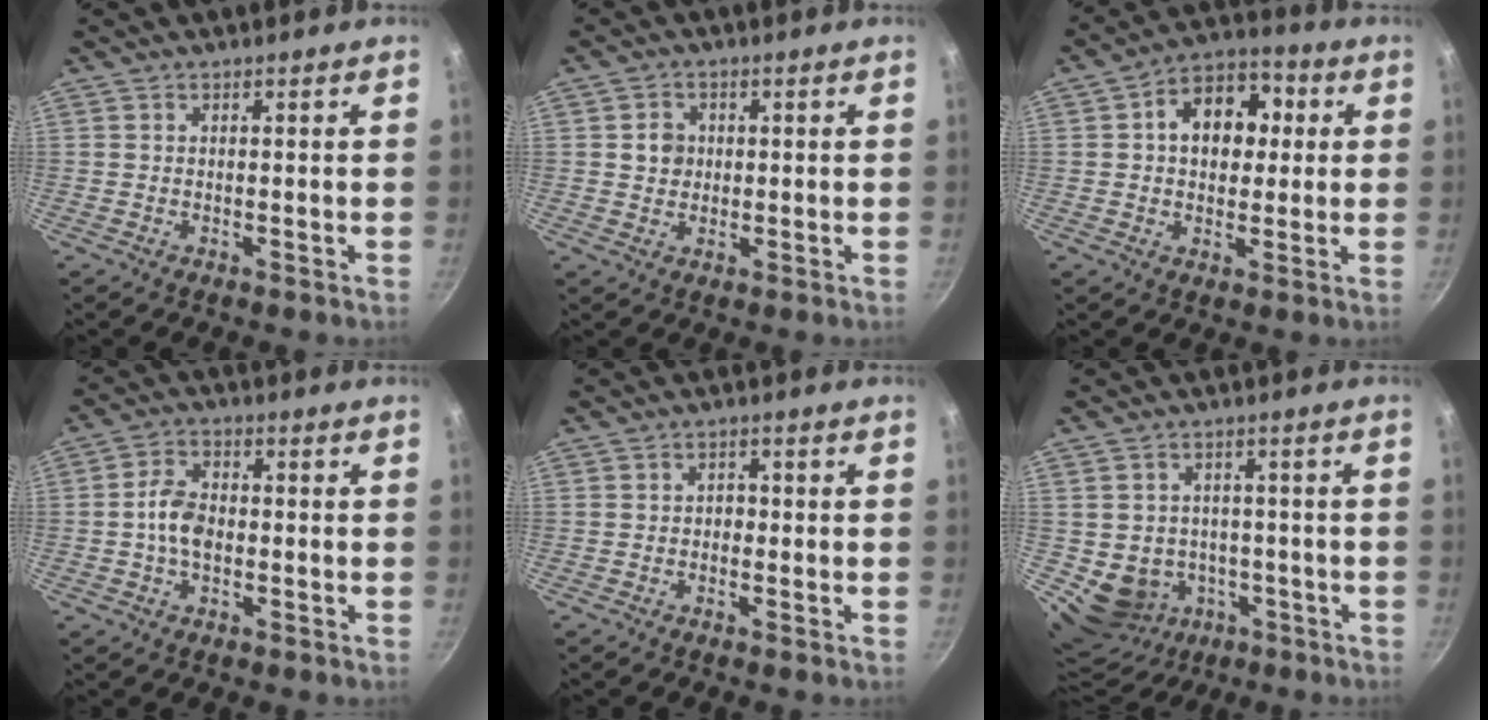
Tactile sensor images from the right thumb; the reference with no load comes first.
{"total": 3.8, "force": [0.5, 3.4, 1.6], "torque": [-0.009, 0.005, 0.007]}
{"total": 12.5, "force": [2.1, 9.0, 8.4], "torque": [-0.081, 0.019, 0.018]}
{"total": 6.3, "force": [-0.8, 4.1, 4.7], "torque": [-0.081, 0.020, -0.021]}
{"total": 1.6, "force": [-0.4, 1.4, 0.8], "torque": [-0.003, 0.007, -0.009]}
{"total": 12.8, "force": [-3.7, 11.2, 5.1], "torque": [-0.071, 0.036, -0.032]}